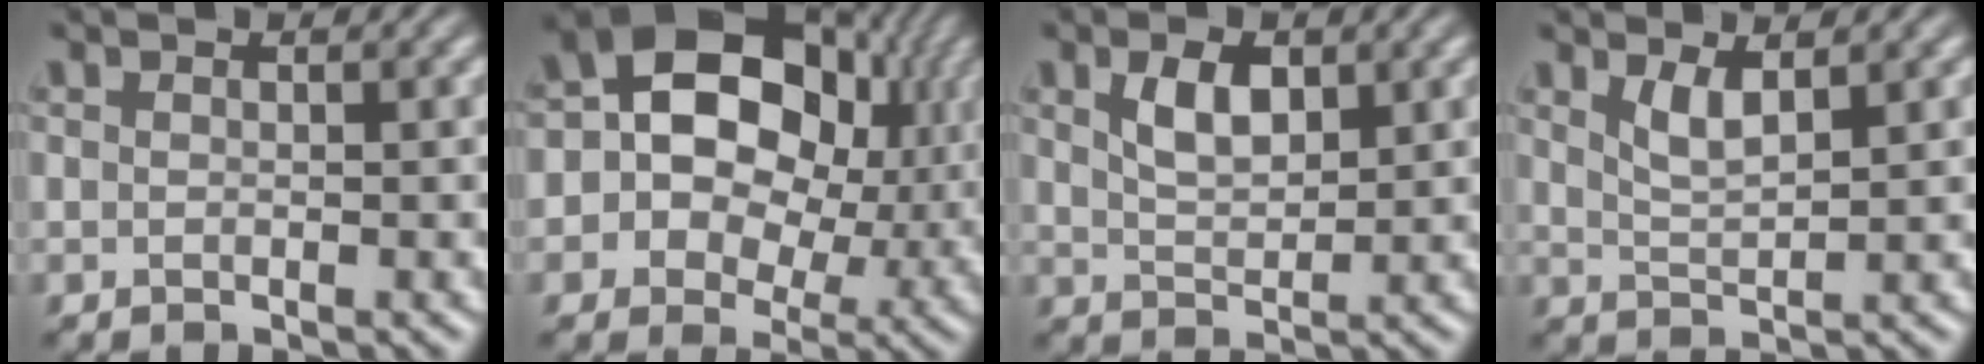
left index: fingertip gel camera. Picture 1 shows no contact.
{"total": 14.7, "force": [3.1, 11.2, 9.0], "torque": [-0.151, 0.029, 0.042]}
{"total": 3.3, "force": [1.5, 1.7, 2.4], "torque": [-0.050, 0.001, 0.031]}
{"total": 2.2, "force": [1.5, 0.6, 1.6], "torque": [-0.031, -0.007, 0.031]}